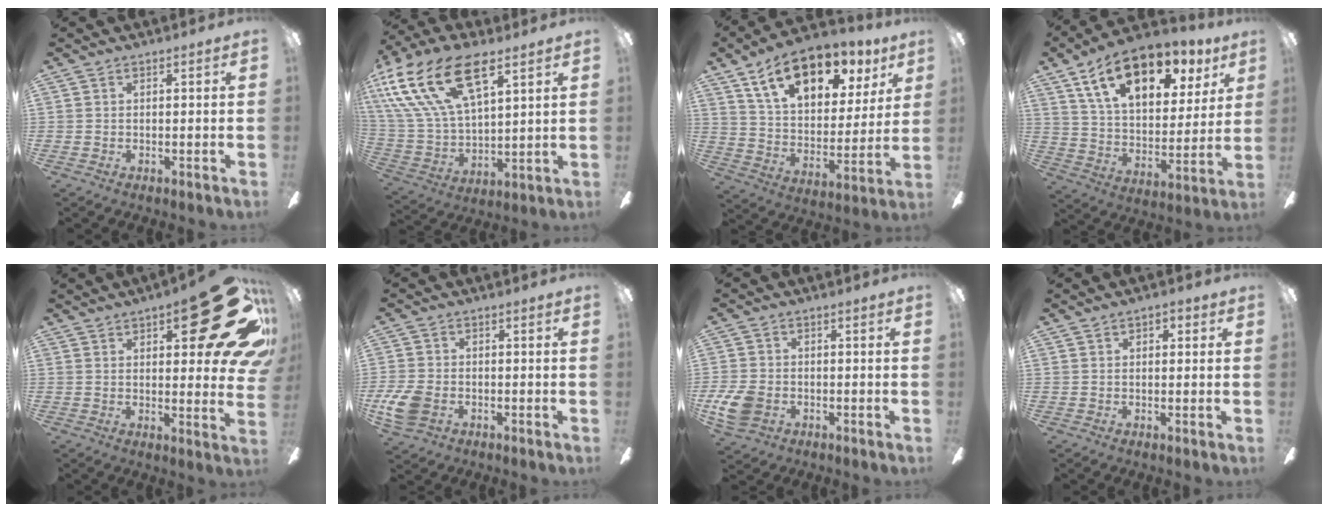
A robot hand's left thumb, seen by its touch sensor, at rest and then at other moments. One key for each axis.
{"total": 24.3, "fx": 13.1, "fy": 11.4, "fz": 16.9, "tx": -0.354, "ty": -0.060, "tz": 0.234}
{"total": 18.2, "fx": 11.5, "fy": 9.6, "fz": 10.4, "tx": -0.170, "ty": -0.056, "tz": 0.202}
{"total": 19.4, "fx": 11.7, "fy": 10.0, "fz": 11.8, "tx": -0.195, "ty": -0.056, "tz": 0.203}
{"total": 23.4, "fx": 11.1, "fy": 7.9, "fz": 19.0, "tx": -0.226, "ty": -0.071, "tz": 0.178}
{"total": 8.2, "fx": -2.6, "fy": 5.7, "fz": 5.2, "tx": -0.110, "ty": 0.005, "tz": -0.047}
{"total": 8.2, "fx": -2.5, "fy": 6.1, "fz": 4.9, "tx": -0.107, "ty": 0.008, "tz": -0.045}
{"total": 1.3, "fx": 0.4, "fy": 1.1, "fz": 0.6, "tx": -0.003, "ty": 0.002, "tz": 0.005}